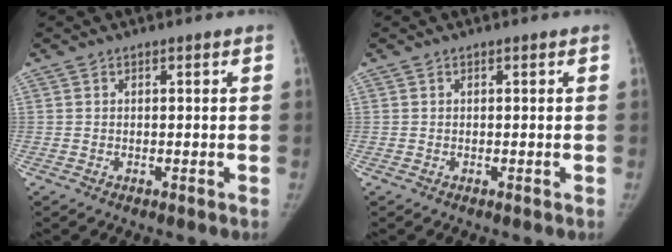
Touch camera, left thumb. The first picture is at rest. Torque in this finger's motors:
{"motor_torque": [0.01, 0.01, 0.05, -0.05, 0.00]}